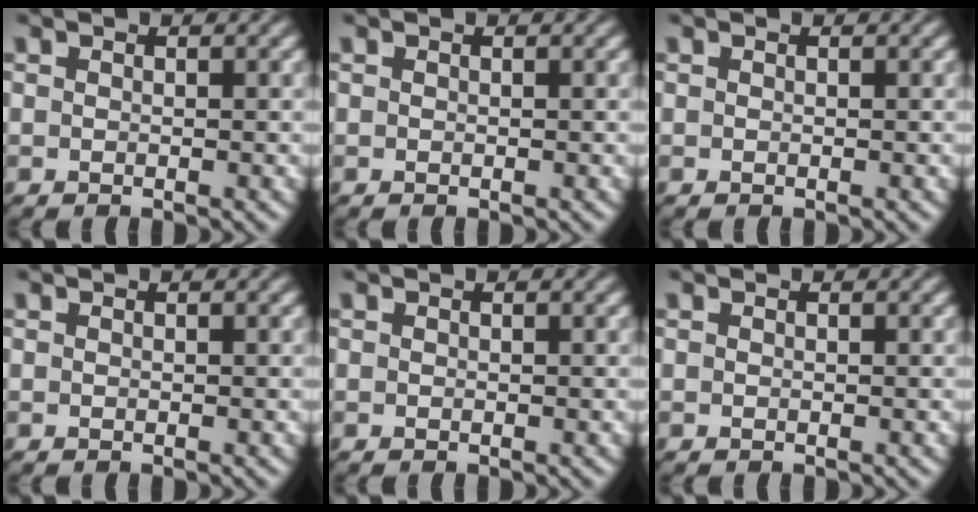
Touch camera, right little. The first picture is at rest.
{"total": 0.0}
{"total": 0.0}
{"total": 0.0}
{"total": 0.0}
{"total": 0.0}